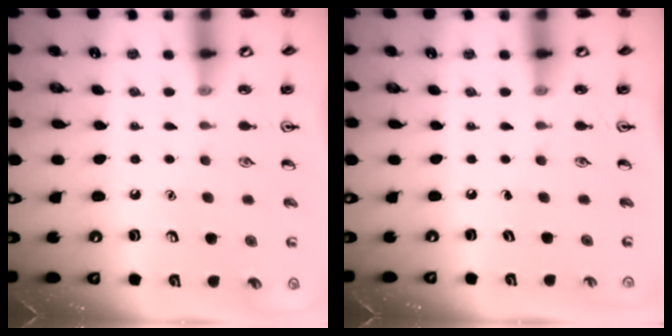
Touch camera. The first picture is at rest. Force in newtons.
{"total": 0.0}